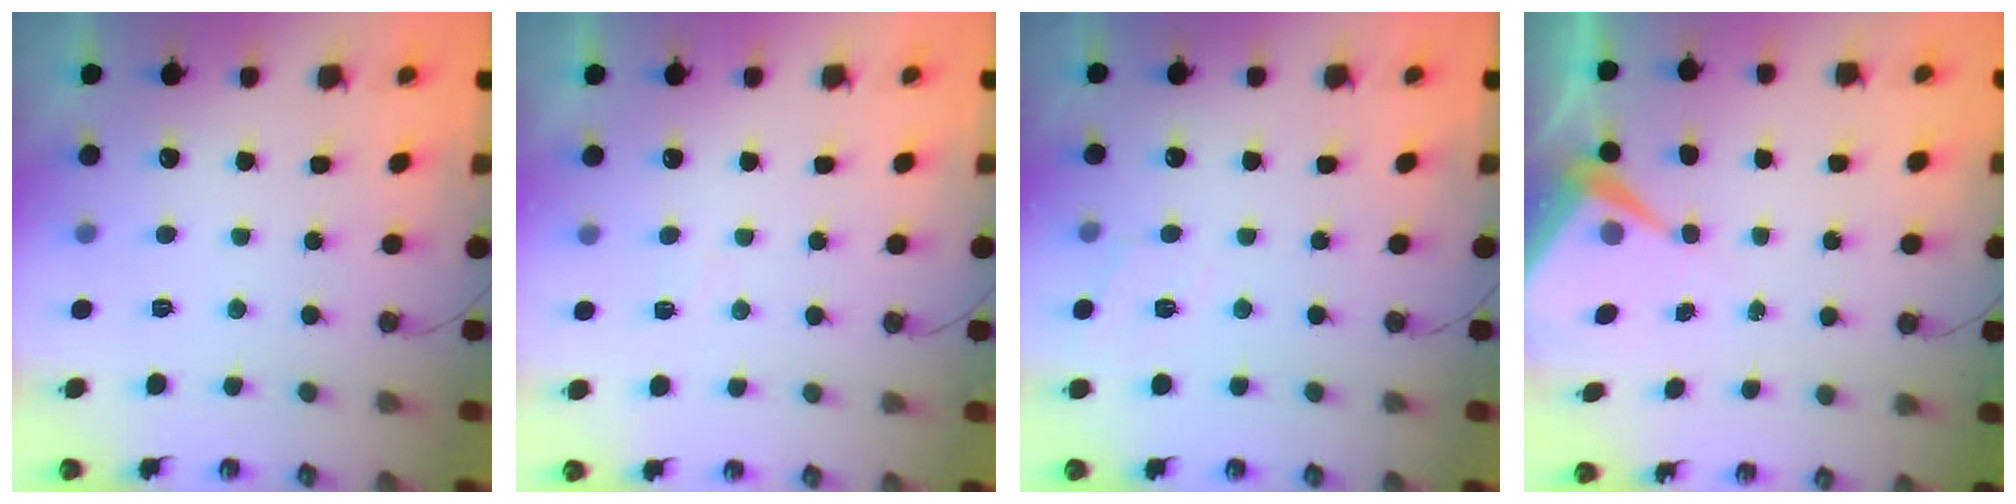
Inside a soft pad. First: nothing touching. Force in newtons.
{"total": 4.8, "press": 4.8, "slide": 0.7}
{"total": 4.9, "press": 4.8, "slide": 0.8}
{"total": 5.4, "press": 5.4, "slide": 0.5}